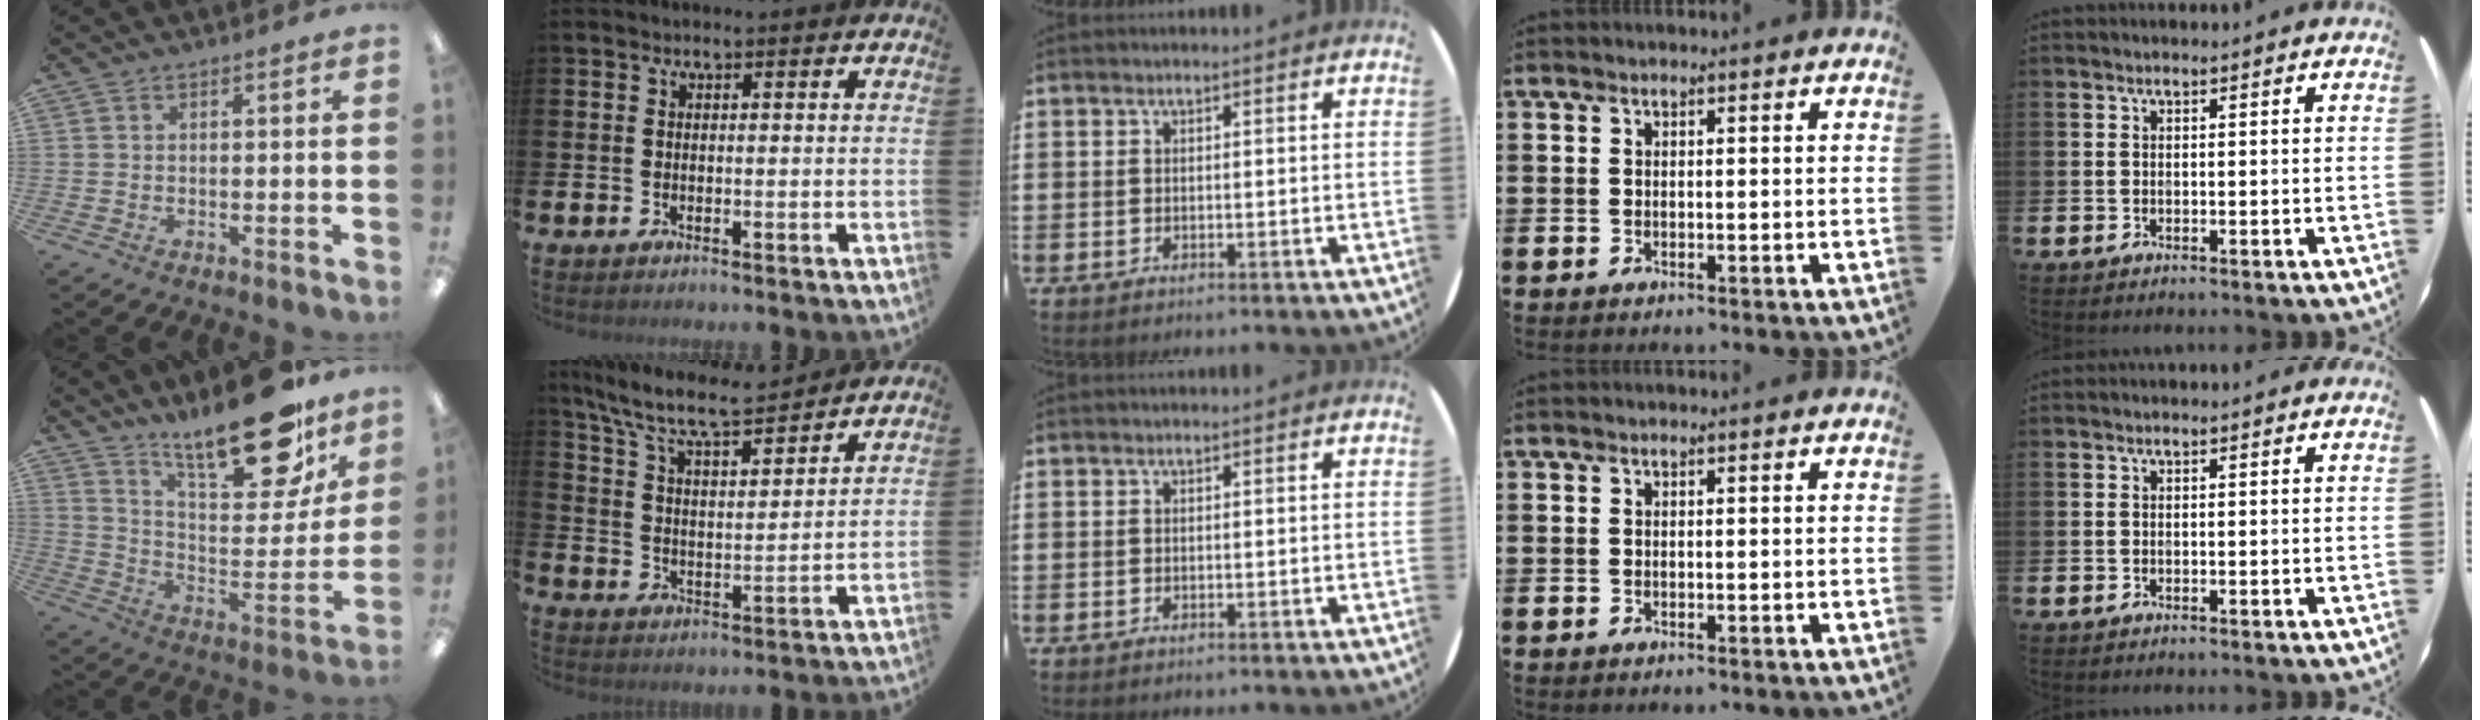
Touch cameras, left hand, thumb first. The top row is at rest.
{"thumb": {"total": 23.9, "force": [17.9, 7.8, 13.7], "torque": [-0.199, -0.117, 0.296]}, "index": {"total": 8.9, "force": [8.0, 1.3, 3.6], "torque": [-0.102, -0.047, 0.141]}}